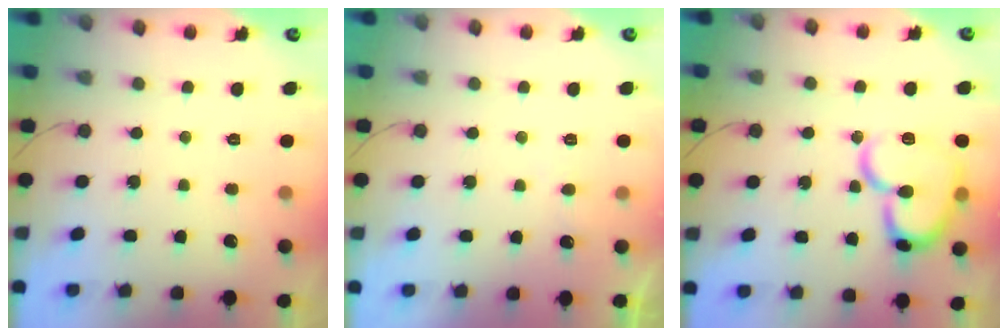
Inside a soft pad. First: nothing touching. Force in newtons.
{"total": 5.4, "press": 5.4, "slide": 0.4}
{"total": 18.4, "press": 18.4, "slide": 1.6}